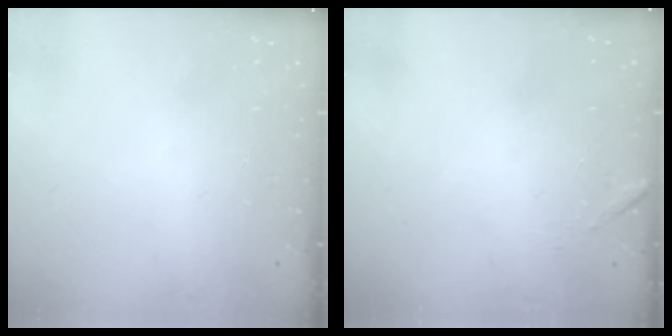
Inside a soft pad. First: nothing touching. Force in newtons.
{"total": 6.2, "press": 6.2, "slide": 0.2}